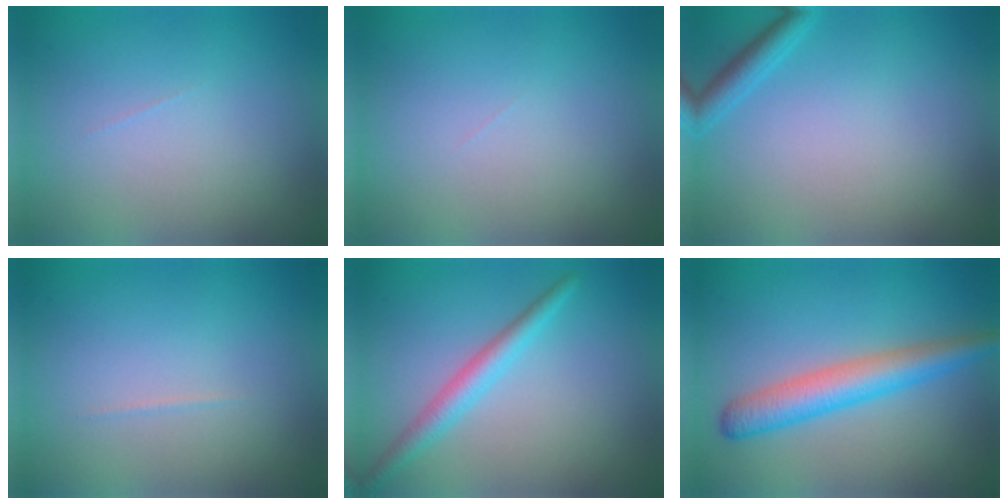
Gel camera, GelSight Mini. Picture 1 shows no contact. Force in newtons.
{"total": 0.0}
{"total": 1.9, "press": 1.9, "slide": 0.1}
{"total": 0.6, "press": 0.6, "slide": 0.2}
{"total": 2.5, "press": 2.5, "slide": 0.1}
{"total": 4.5, "press": 4.5, "slide": 0.1}